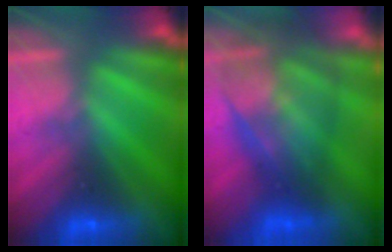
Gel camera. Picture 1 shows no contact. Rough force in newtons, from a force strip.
{"total": 7.3}